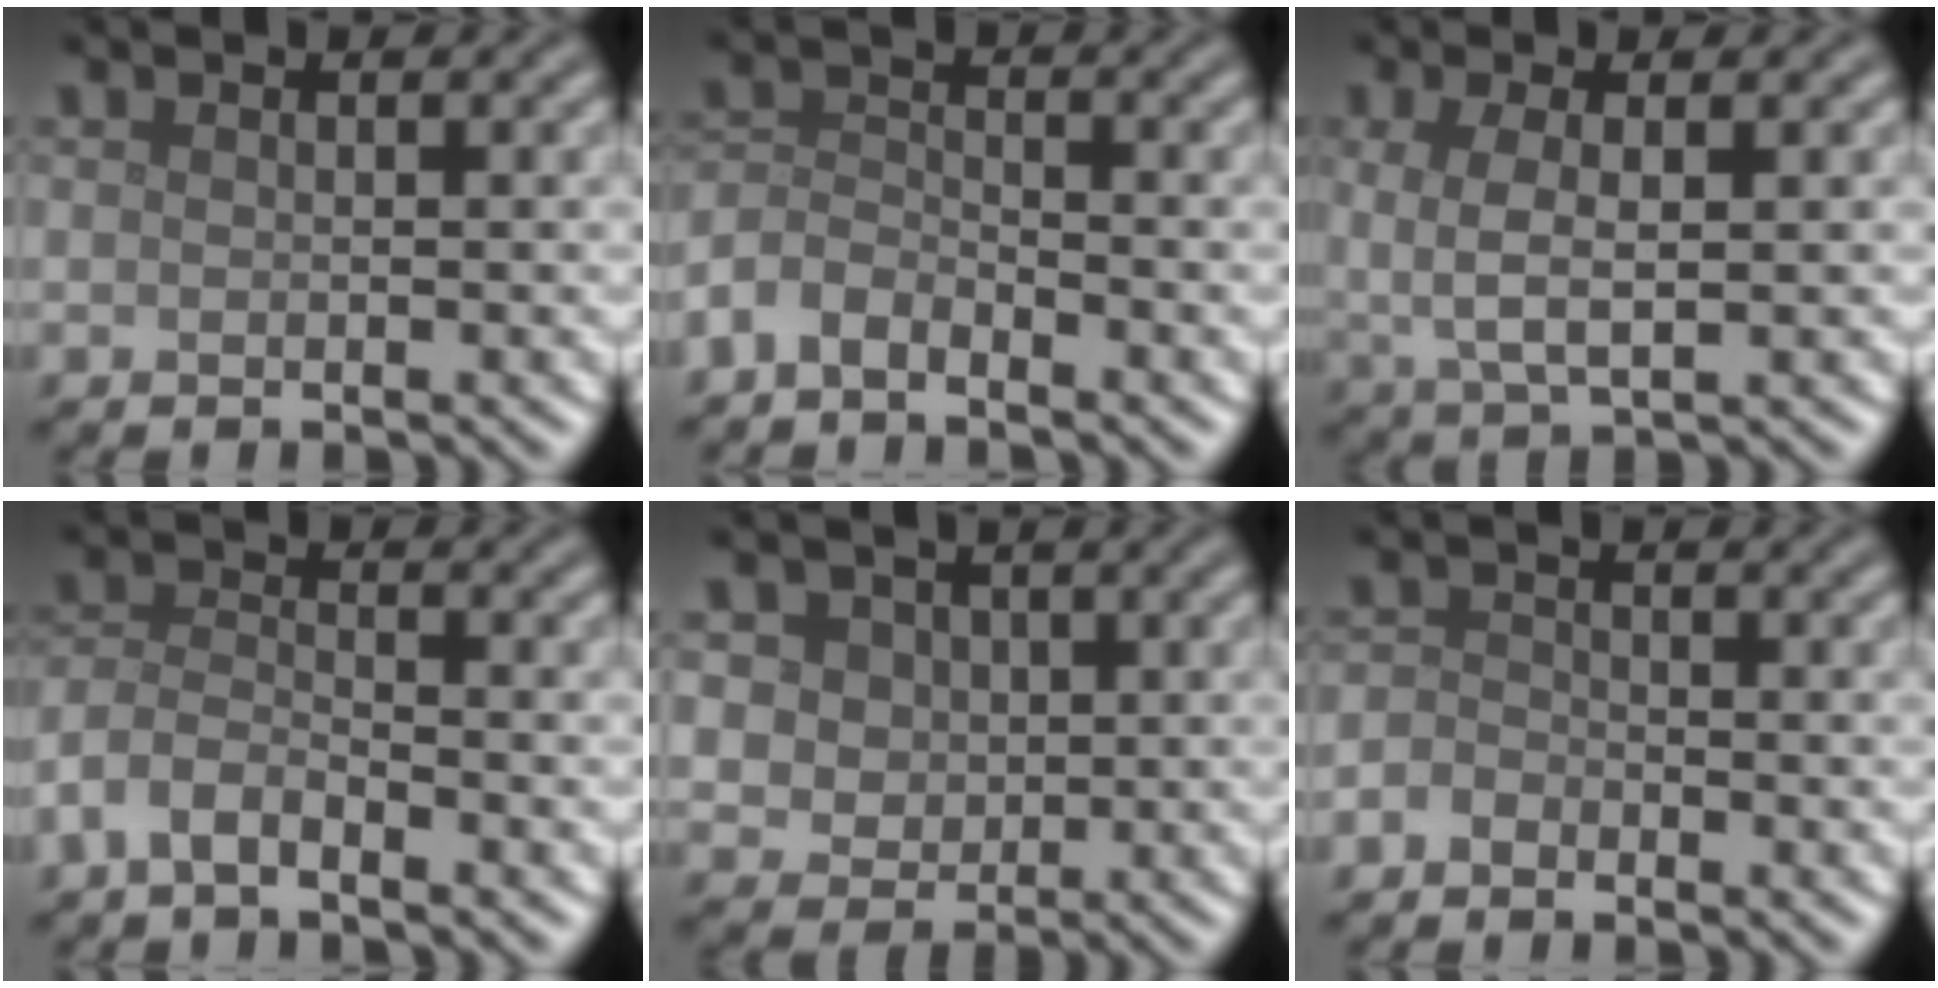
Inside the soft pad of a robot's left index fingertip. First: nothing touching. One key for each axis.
{"total": 2.9, "fx": -2.3, "fy": 1.3, "fz": 1.2, "tx": -0.027, "ty": 0.005, "tz": -0.059}
{"total": 3.3, "fx": 0.2, "fy": 1.1, "fz": 3.1, "tx": -0.068, "ty": -0.002, "tz": 0.006}
{"total": 3.1, "fx": -2.2, "fy": 1.1, "fz": 1.8, "tx": -0.042, "ty": 0.005, "tz": -0.055}
{"total": 5.0, "fx": 1.7, "fy": 4.1, "fz": 2.3, "tx": -0.045, "ty": 0.011, "tz": 0.019}
{"total": 1.4, "fx": -1.1, "fy": 0.8, "fz": 0.4, "tx": -0.007, "ty": 0.003, "tz": -0.027}